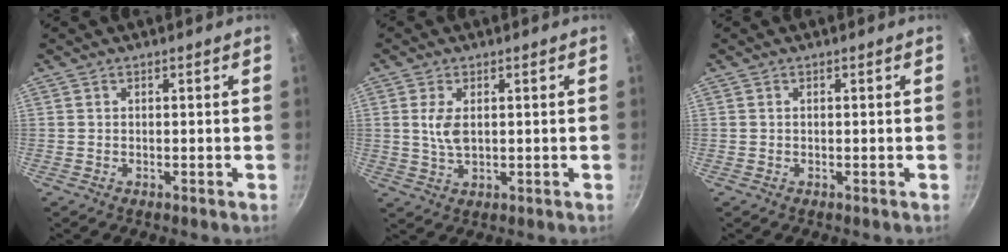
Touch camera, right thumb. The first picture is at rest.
{"total": 4.5, "force": [0.8, 2.4, 3.7], "torque": [-0.072, -0.006, 0.019]}
{"total": 0.0}